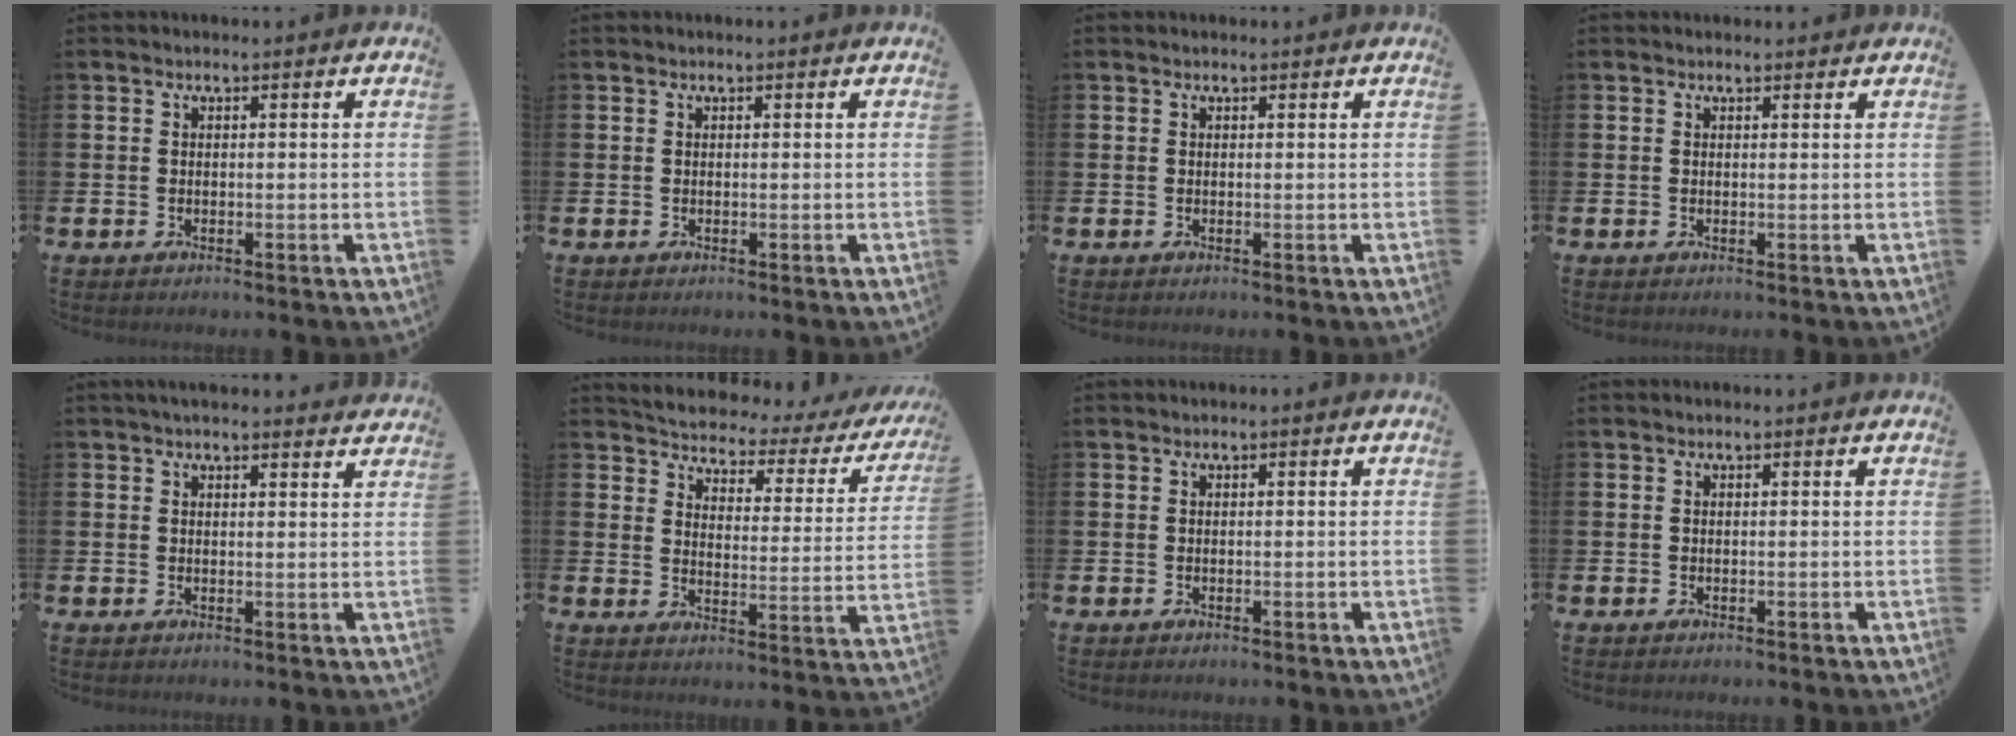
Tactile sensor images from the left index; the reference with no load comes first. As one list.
[{"total": 0.0}, {"total": 0.0}, {"total": 0.6, "force": [0.5, 0.2, 0.1], "torque": [0.011, -0.003, 0.006]}, {"total": 2.6, "force": [2.5, 0.3, 0.6], "torque": [-0.015, -0.007, 0.046]}, {"total": 3.2, "force": [2.9, 1.1, 0.6], "torque": [-0.032, -0.032, 0.040]}, {"total": 0.0}, {"total": 0.0}]